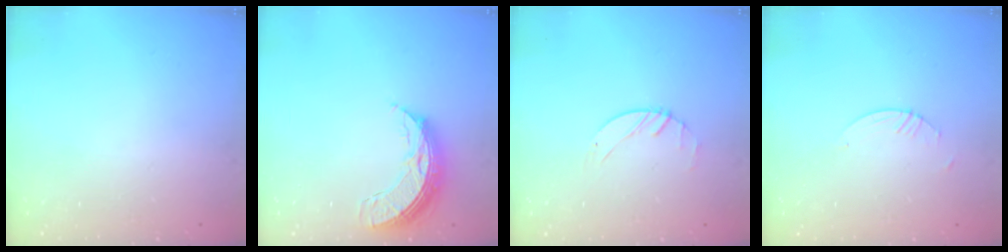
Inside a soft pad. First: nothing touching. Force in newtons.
{"total": 8.6, "press": 8.6, "slide": 0.7}
{"total": 1.2, "press": 1.2, "slide": 0.2}
{"total": 0.8, "press": 0.8, "slide": 0.2}